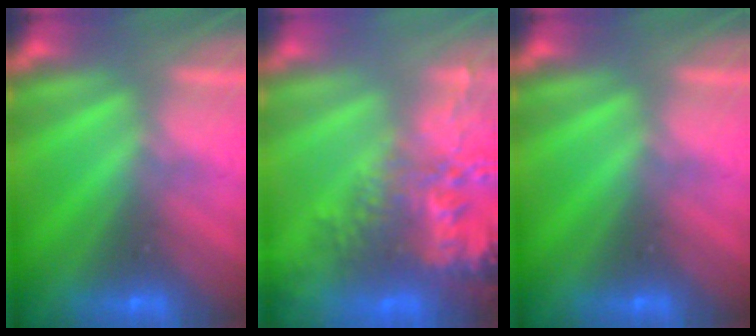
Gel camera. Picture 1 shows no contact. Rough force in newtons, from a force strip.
{"total": 7.5}
{"total": 0.0}